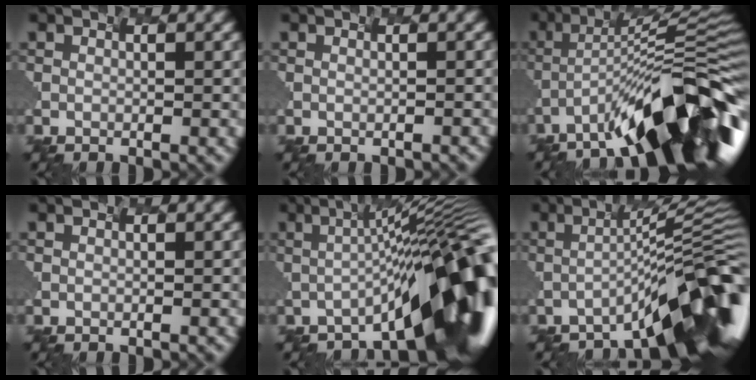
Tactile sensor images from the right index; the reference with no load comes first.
{"total": 0.5, "force": [0.1, 0.3, 0.4], "torque": [0.002, 0.003, 0.001]}
{"total": 13.9, "force": [-8.4, 2.8, 10.7], "torque": [-0.160, 0.016, -0.127]}
{"total": 0.0}
{"total": 14.6, "force": [-4.5, 3.7, 13.4], "torque": [-0.158, 0.011, -0.069]}
{"total": 10.8, "force": [-5.7, 1.7, 9.0], "torque": [-0.106, 0.016, -0.089]}